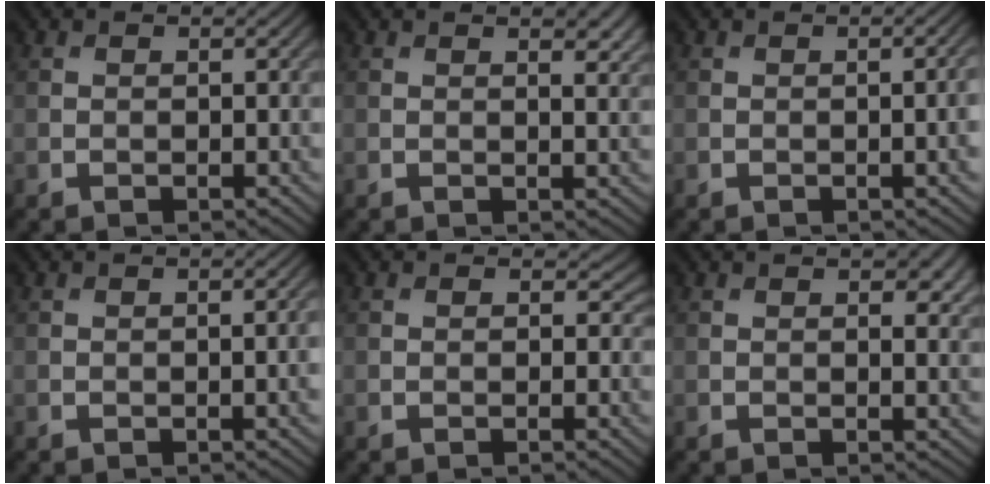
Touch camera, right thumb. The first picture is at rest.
{"total": 2.6, "force": [1.5, 0.7, 2.0], "torque": [-0.032, -0.003, 0.025]}
{"total": 2.9, "force": [-0.2, 0.7, 2.8], "torque": [-0.035, 0.004, -0.004]}
{"total": 2.3, "force": [-0.2, 0.5, 2.2], "torque": [-0.028, 0.002, -0.003]}
{"total": 1.1, "force": [0.2, 1.0, 0.4], "torque": [-0.010, -0.008, -0.001]}
{"total": 3.0, "force": [1.4, 1.0, 2.4], "torque": [-0.036, -0.003, 0.022]}